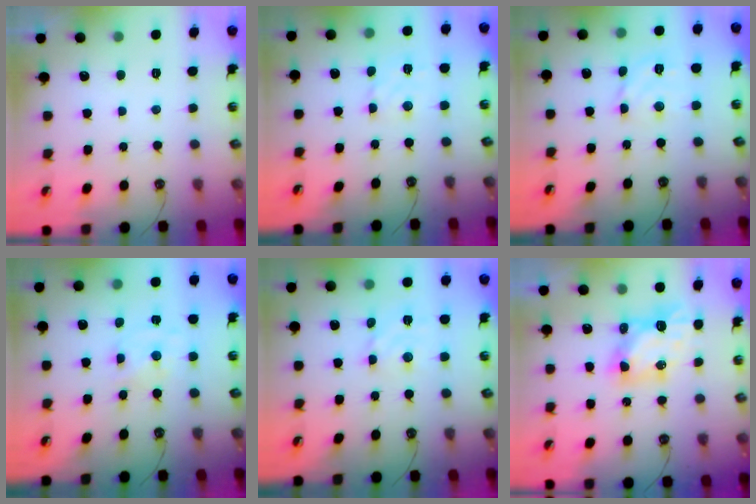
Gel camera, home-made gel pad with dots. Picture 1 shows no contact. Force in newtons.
{"total": 4.5, "press": 4.4, "slide": 0.6}
{"total": 7.2, "press": 7.1, "slide": 0.8}
{"total": 0.9, "press": 0.8, "slide": 0.1}
{"total": 4.0, "press": 4.0, "slide": 0.7}
{"total": 6.5, "press": 6.5, "slide": 0.4}